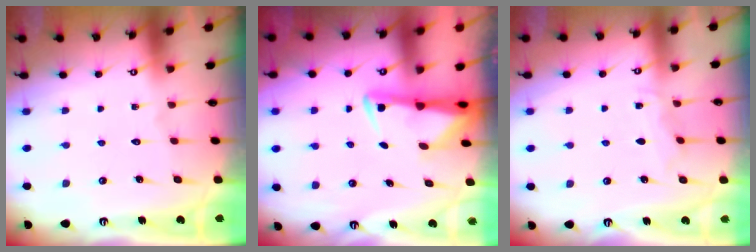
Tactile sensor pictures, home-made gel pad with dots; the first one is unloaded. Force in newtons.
{"total": 2.9, "press": 2.9, "slide": 0.4}
{"total": 3.9, "press": 3.9, "slide": 0.5}